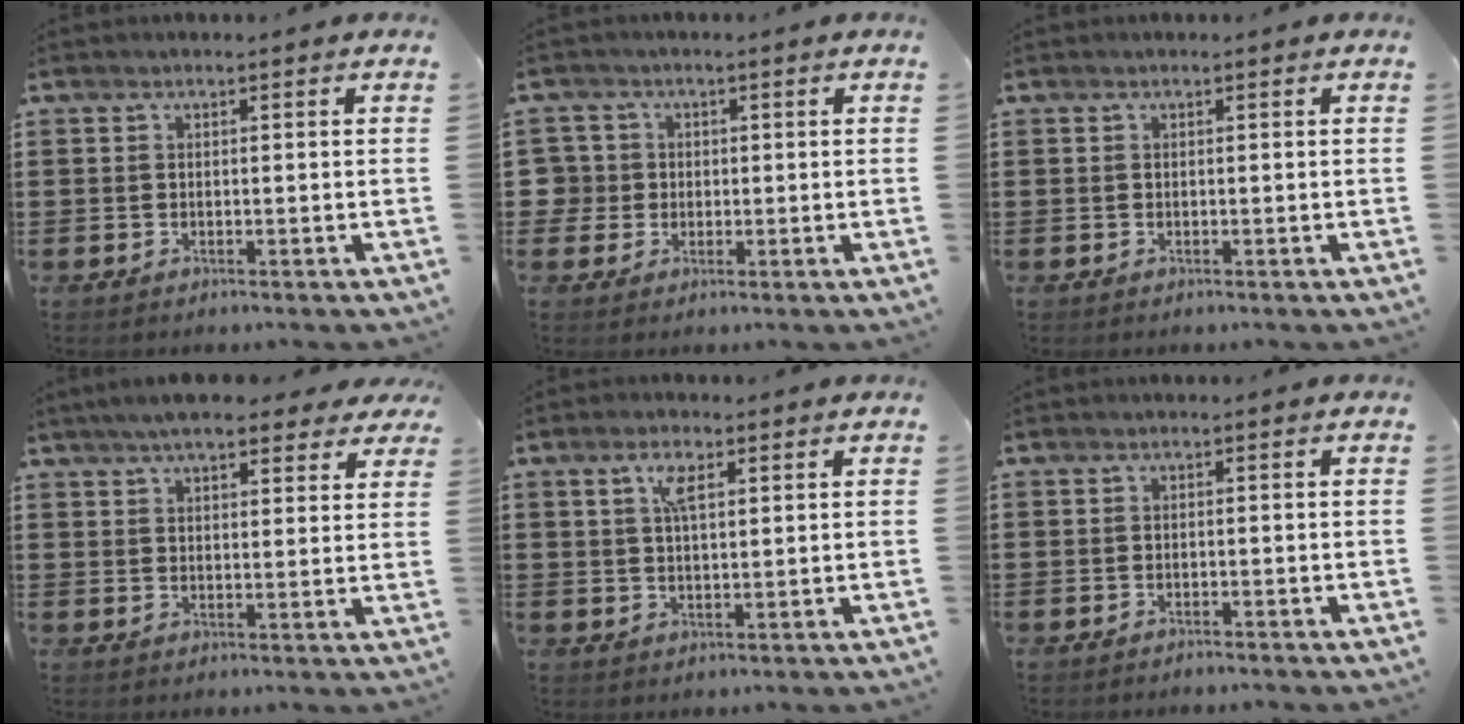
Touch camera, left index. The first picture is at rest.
{"total": 3.5, "force": [0.0, 3.5, 0.2], "torque": [-0.030, 0.007, -0.005]}
{"total": 0.0}
{"total": 6.4, "force": [5.4, 1.4, 3.2], "torque": [-0.069, -0.004, 0.096]}
{"total": 3.6, "force": [1.6, 1.4, 2.9], "torque": [-0.066, 0.008, 0.026]}
{"total": 0.8, "force": [-0.8, 0.0, 0.1], "torque": [-0.006, 0.000, -0.017]}